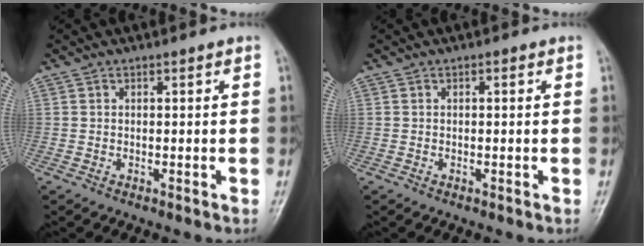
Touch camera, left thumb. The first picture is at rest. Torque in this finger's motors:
{"motor_torque": [-0.13, 0.00, -0.14, -0.04, 0.00]}